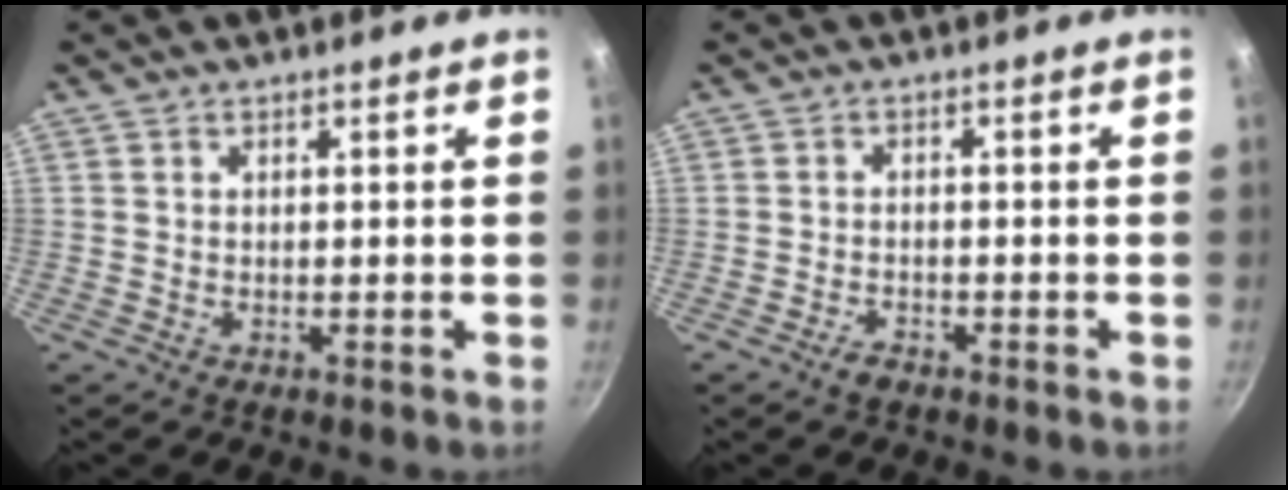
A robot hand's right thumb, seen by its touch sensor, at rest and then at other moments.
{"total": 2.1, "force": [-1.6, 0.9, 1.0], "torque": [-0.019, 0.017, -0.028]}